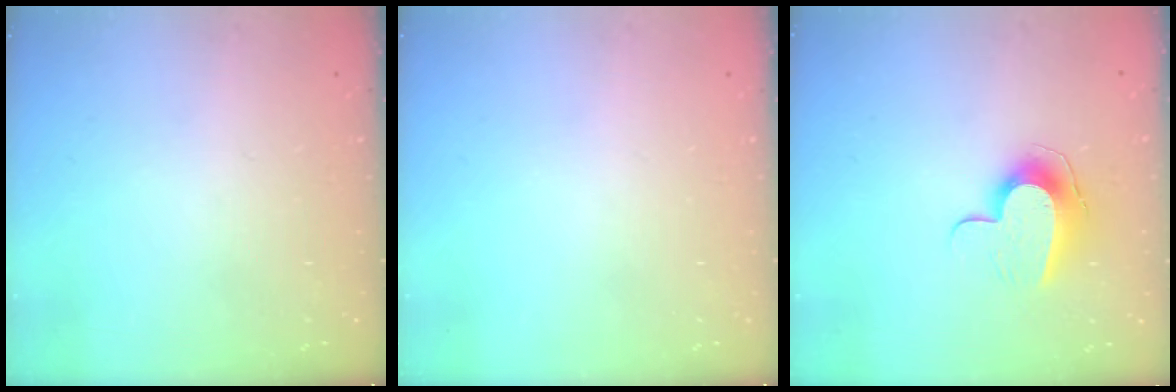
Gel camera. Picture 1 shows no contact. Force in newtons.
{"total": 0.0}
{"total": 9.6, "press": 9.6, "slide": 0.1}